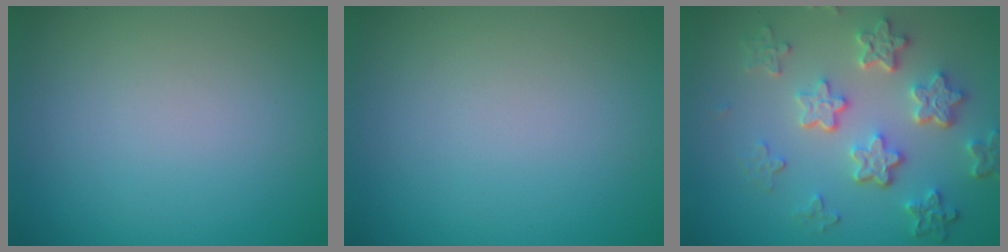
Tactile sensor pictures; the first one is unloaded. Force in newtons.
{"total": 0.0}
{"total": 5.8, "press": 4.3, "slide": 3.8}